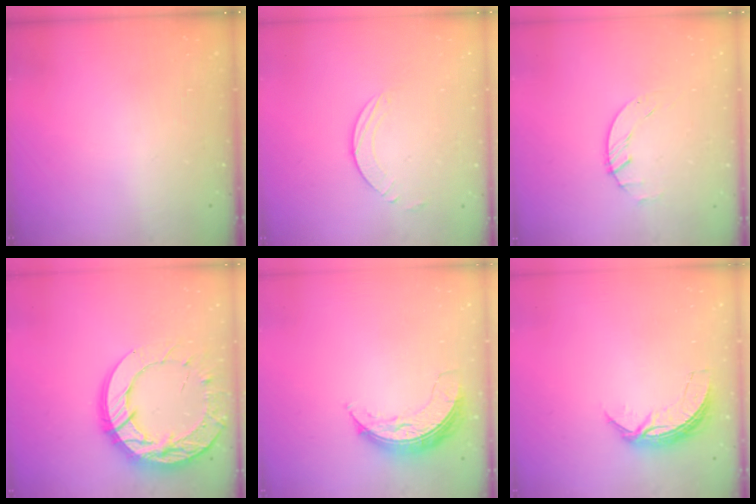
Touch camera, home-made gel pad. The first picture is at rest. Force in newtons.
{"total": 2.8, "press": 2.8, "slide": 0.2}
{"total": 0.6, "press": 0.6, "slide": 0.1}
{"total": 21.2, "press": 21.1, "slide": 2.1}
{"total": 7.2, "press": 7.2, "slide": 0.4}
{"total": 6.9, "press": 6.8, "slide": 0.5}